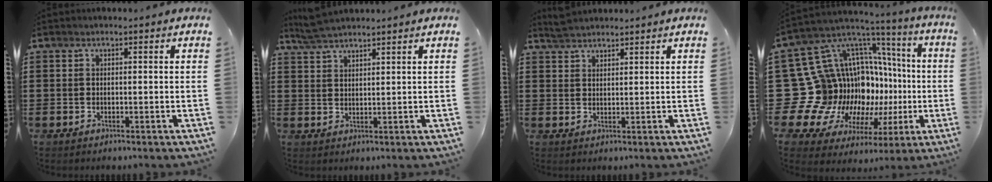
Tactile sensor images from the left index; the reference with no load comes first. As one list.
[{"total": 3.7, "force": [3.5, 0.5, 1.2], "torque": [-0.033, -0.003, 0.067]}, {"total": 3.2, "force": [3.2, 0.4, 0.3], "torque": [-0.013, -0.003, 0.062]}, {"total": 18.4, "force": [-1.2, 16.2, 8.6], "torque": [-0.190, -0.066, 0.049]}]